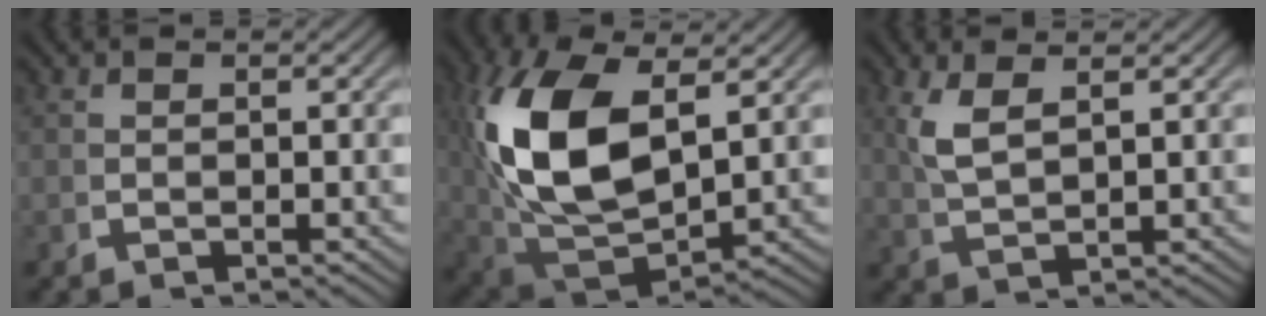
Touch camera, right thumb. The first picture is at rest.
{"total": 13.7, "force": [0.9, 8.5, 10.8], "torque": [-0.267, -0.046, 0.045]}
{"total": 3.5, "force": [2.1, 0.9, 2.6], "torque": [-0.061, -0.002, 0.056]}